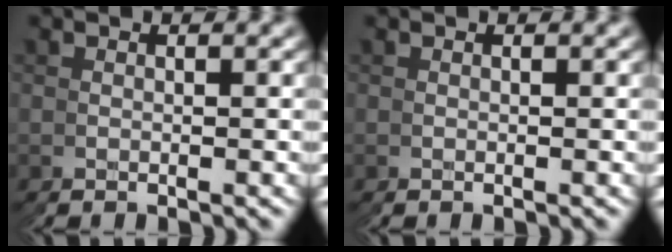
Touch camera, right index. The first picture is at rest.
{"total": 0.0}